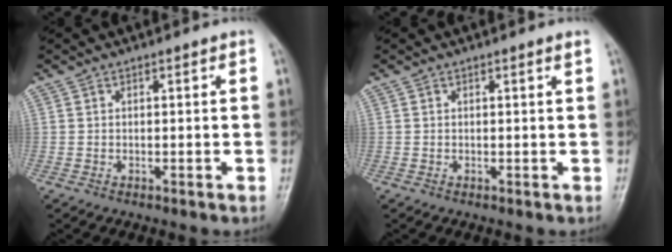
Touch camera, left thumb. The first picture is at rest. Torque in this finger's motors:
{"motor_torque": [0.01, -0.04, 0.16, 0.04, 0.00]}